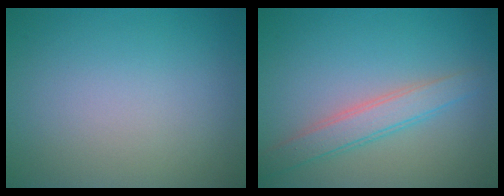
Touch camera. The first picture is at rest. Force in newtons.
{"total": 2.9, "press": 2.9, "slide": 0.1}